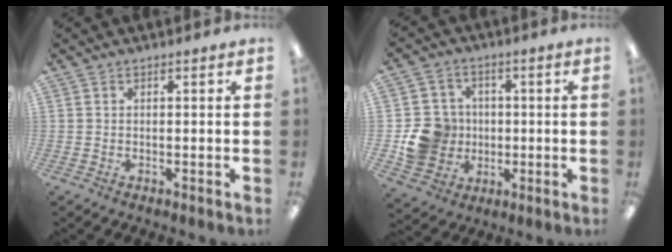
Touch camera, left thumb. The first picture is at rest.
{"total": 10.7, "force": [-1.7, 10.1, 3.2], "torque": [-0.066, 0.021, -0.019]}